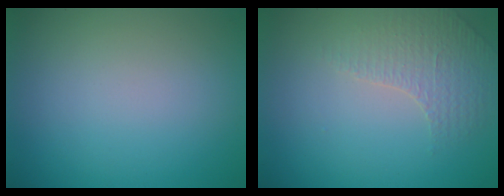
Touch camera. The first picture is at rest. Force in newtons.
{"total": 1.5, "press": 1.2, "slide": 0.8}